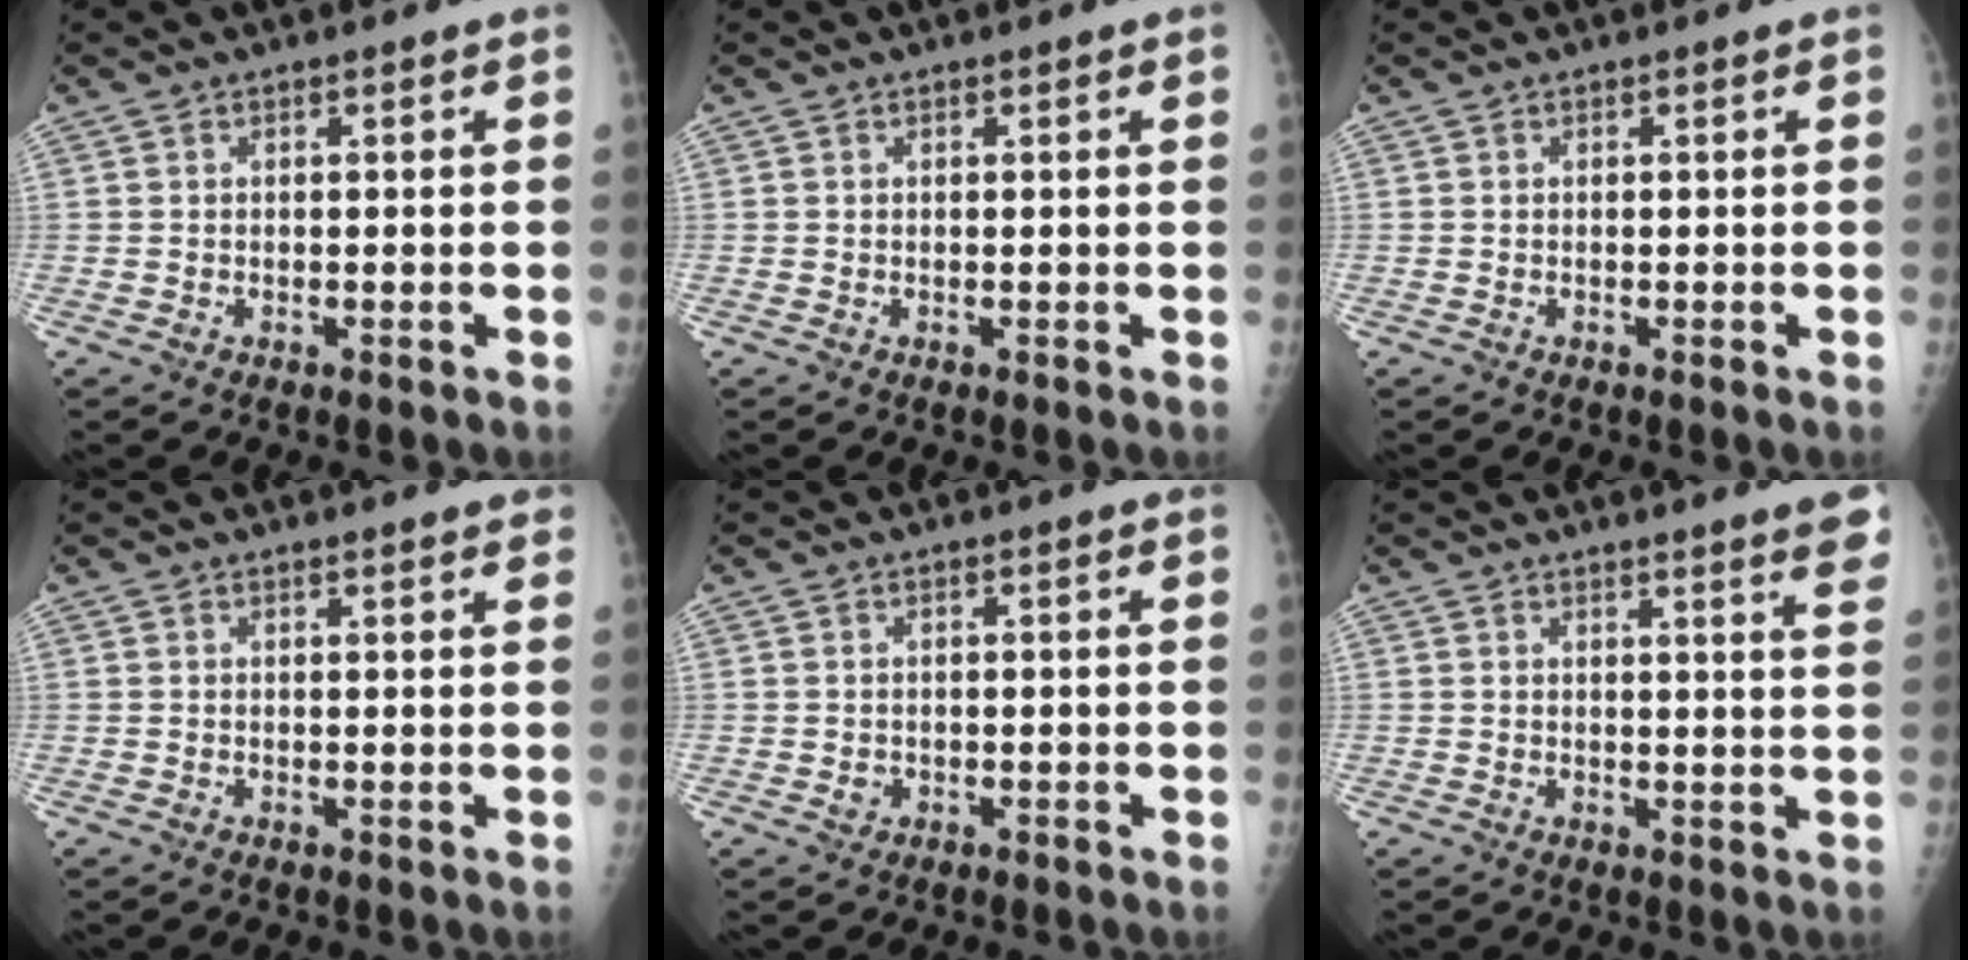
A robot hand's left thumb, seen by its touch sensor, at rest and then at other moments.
{"total": 0.6, "force": [0.3, 0.1, 0.5], "torque": [-0.008, 0.001, 0.003]}
{"total": 0.0}
{"total": 2.3, "force": [2.0, 0.5, 1.2], "torque": [-0.006, -0.001, 0.019]}
{"total": 0.5, "force": [0.0, 0.5, 0.3], "torque": [0.000, 0.001, 0.000]}
{"total": 6.2, "force": [4.6, 0.2, 4.2], "torque": [-0.044, -0.020, 0.045]}